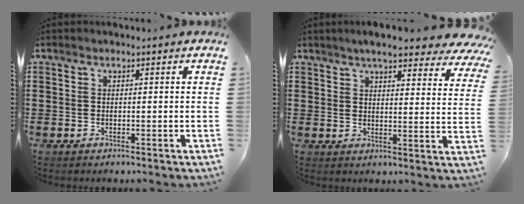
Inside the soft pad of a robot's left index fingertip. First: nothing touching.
{"total": 6.3, "force": [5.5, 0.7, 3.0], "torque": [-0.059, -0.020, 0.095]}